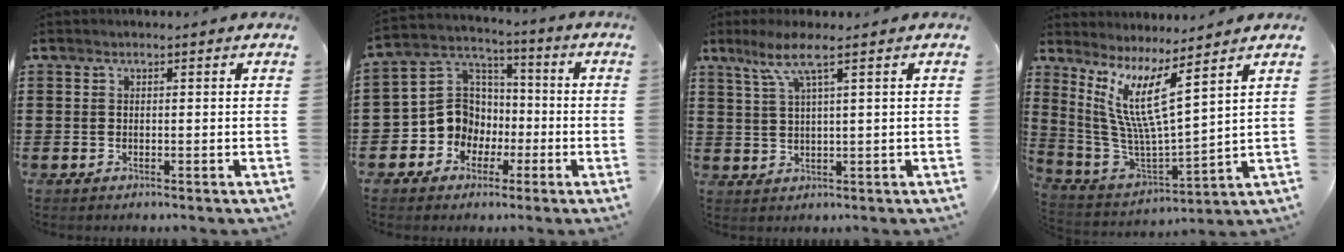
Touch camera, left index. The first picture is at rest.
{"total": 9.3, "force": [-2.3, 8.6, 2.8], "torque": [-0.105, 0.005, -0.046]}
{"total": 5.4, "force": [2.7, 0.2, 4.6], "torque": [-0.098, 0.003, 0.046]}
{"total": 10.4, "force": [5.2, 1.4, 8.8], "torque": [-0.197, -0.037, 0.087]}